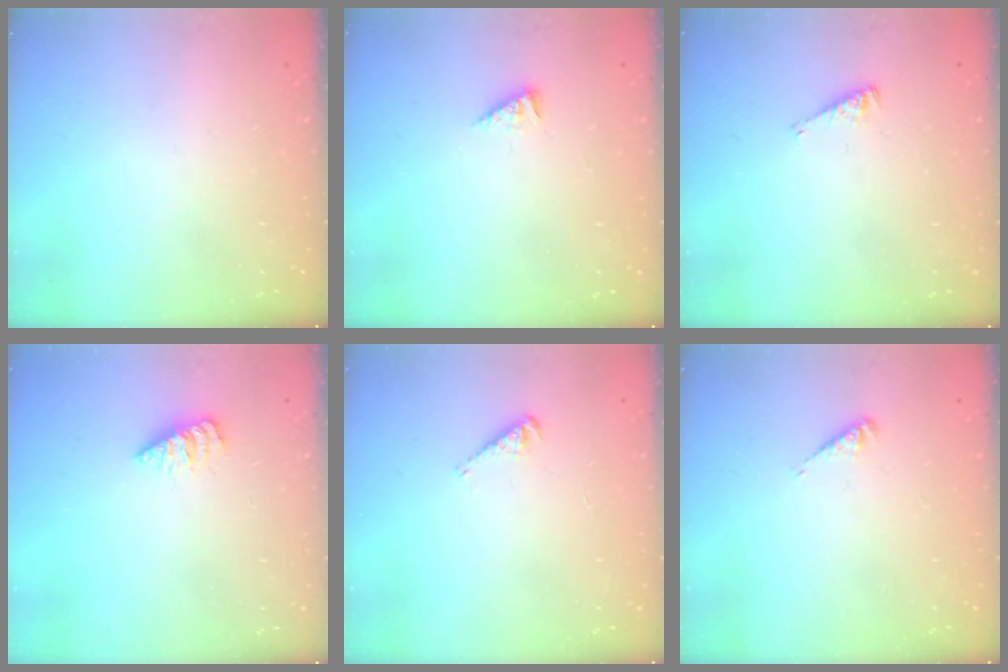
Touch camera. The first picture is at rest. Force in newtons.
{"total": 1.8, "press": 1.8, "slide": 0.4}
{"total": 3.3, "press": 3.3, "slide": 0.5}
{"total": 2.3, "press": 2.2, "slide": 0.4}
{"total": 2.9, "press": 2.9, "slide": 0.3}
{"total": 2.5, "press": 2.4, "slide": 0.5}